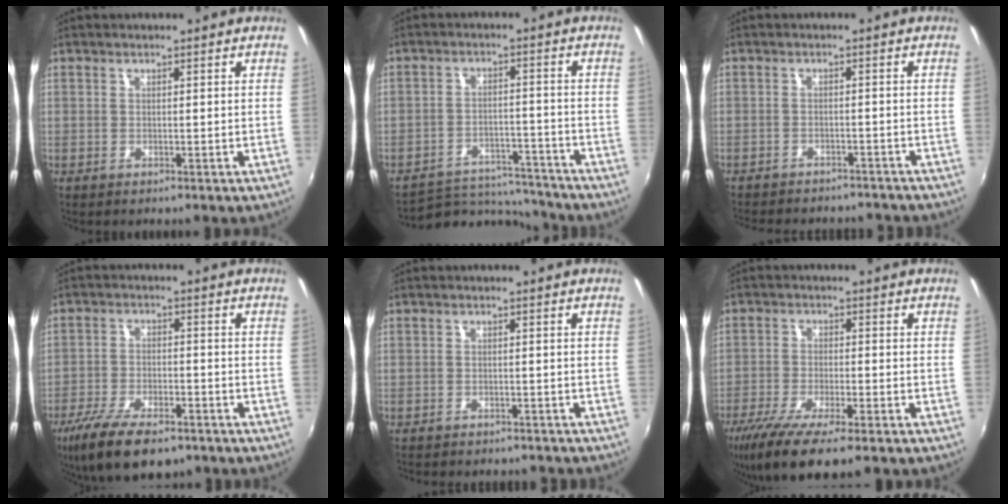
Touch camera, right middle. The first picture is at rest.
{"total": 11.7, "force": [-11.1, 3.1, 1.8], "torque": [-0.047, 0.022, -0.156]}
{"total": 12.7, "force": [-11.1, 4.0, 4.5], "torque": [-0.102, -0.012, -0.146]}
{"total": 14.3, "force": [-10.0, 5.3, 8.7], "torque": [-0.190, -0.036, -0.172]}
{"total": 8.8, "force": [-7.9, 2.3, 3.1], "torque": [-0.073, -0.013, -0.105]}
{"total": 12.8, "force": [-9.1, 2.3, 8.7], "torque": [-0.183, -0.045, -0.159]}